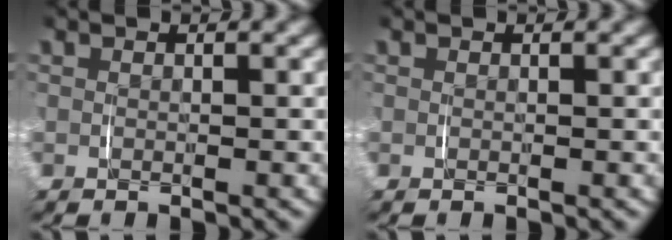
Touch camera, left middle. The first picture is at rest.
{"total": 0.0}